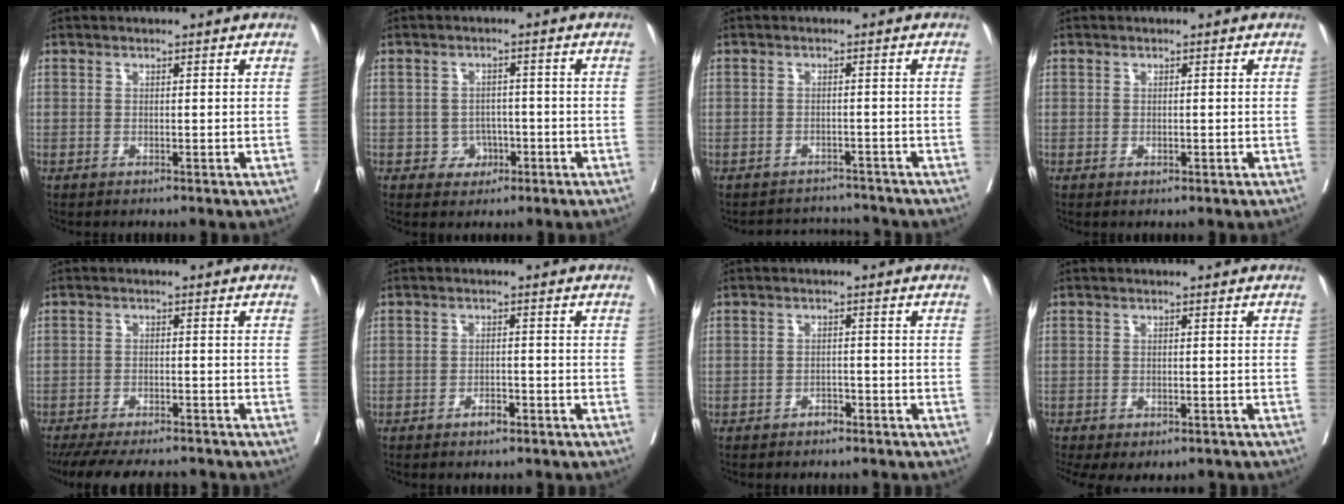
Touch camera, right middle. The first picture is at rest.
{"total": 3.1, "force": [-1.1, 2.7, 0.8], "torque": [-0.002, 0.009, -0.010]}
{"total": 4.4, "force": [-4.2, 0.8, -1.1], "torque": [0.016, 0.010, -0.057]}
{"total": 0.7, "force": [-0.1, 0.7, 0.2], "torque": [-0.004, 0.000, 0.002]}
{"total": 15.8, "force": [-14.0, 3.7, 6.4], "torque": [-0.141, -0.018, -0.189]}
{"total": 2.3, "force": [-1.7, 0.8, 1.2], "torque": [-0.023, 0.003, -0.023]}
{"total": 2.3, "force": [-1.8, 1.0, 0.9], "torque": [-0.018, 0.003, -0.022]}
{"total": 11.8, "force": [-8.7, 5.9, 5.4], "torque": [-0.128, -0.006, -0.105]}